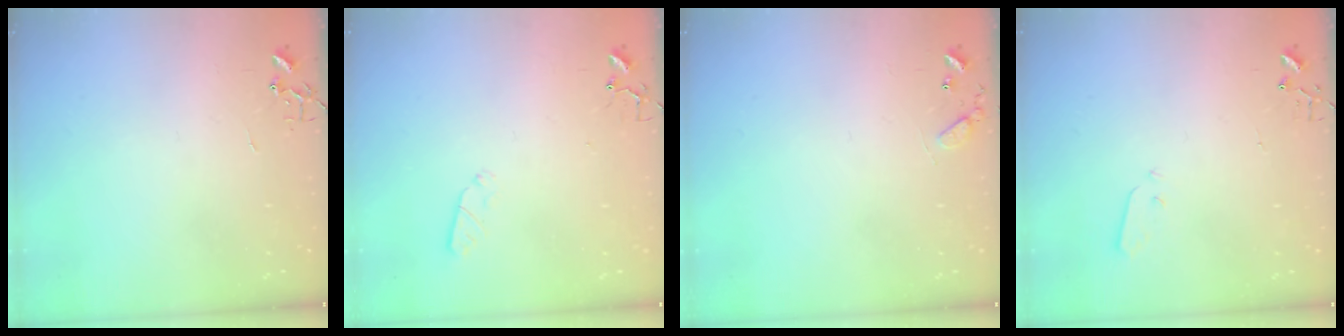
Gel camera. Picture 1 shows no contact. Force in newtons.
{"total": 2.9, "press": 2.8, "slide": 0.5}
{"total": 7.7, "press": 7.6, "slide": 0.5}
{"total": 3.2, "press": 3.2, "slide": 0.1}